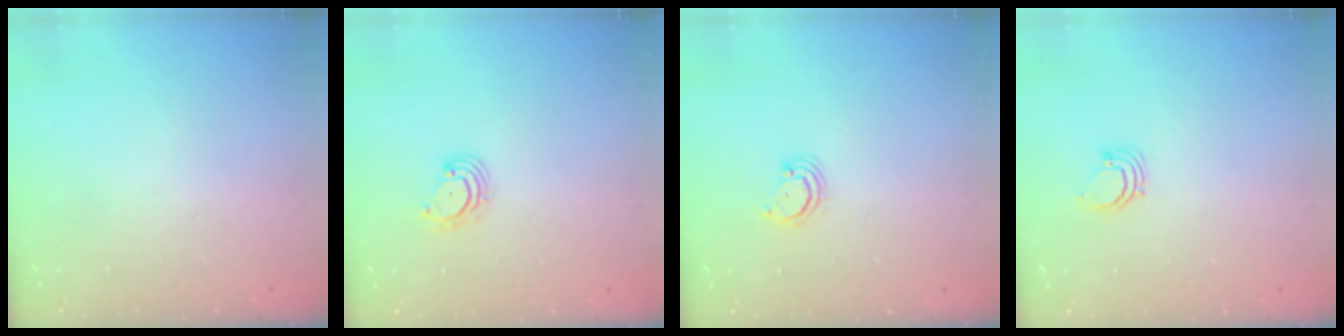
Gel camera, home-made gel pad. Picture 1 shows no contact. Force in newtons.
{"total": 3.2, "press": 3.1, "slide": 0.4}
{"total": 2.9, "press": 2.9, "slide": 0.2}
{"total": 2.3, "press": 2.3, "slide": 0.1}